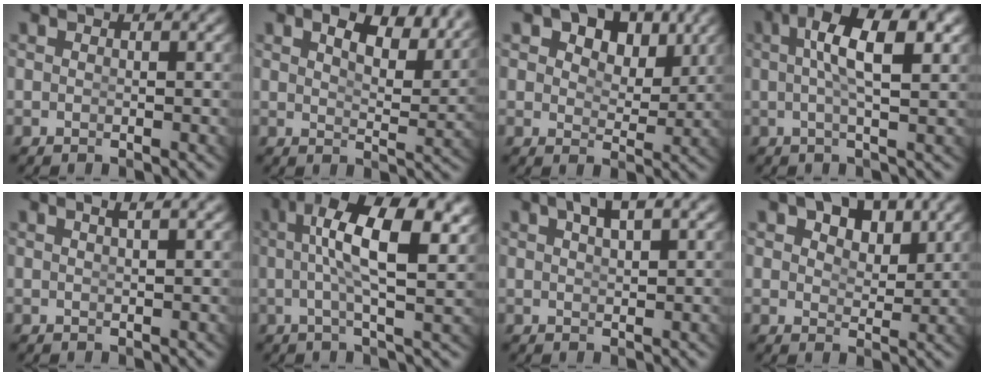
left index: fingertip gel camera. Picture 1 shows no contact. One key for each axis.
{"total": 6.1, "fx": 4.5, "fy": 1.4, "fz": 3.8, "tx": -0.054, "ty": 0.005, "tz": 0.068}
{"total": 5.5, "fx": 3.0, "fy": 3.4, "fz": 3.0, "tx": -0.056, "ty": -0.015, "tz": 0.055}
{"total": 6.9, "fx": 1.8, "fy": 1.9, "fz": 6.4, "tx": -0.106, "ty": 0.011, "tz": 0.026}
{"total": 1.3, "fx": 0.6, "fy": -0.5, "fz": 1.1, "tx": -0.012, "ty": 0.006, "tz": 0.011}
{"total": 8.6, "fx": 2.4, "fy": 2.6, "fz": 7.9, "tx": -0.135, "ty": 0.005, "tz": 0.035}
{"total": 3.0, "fx": 1.9, "fy": 0.4, "fz": 2.3, "tx": -0.029, "ty": 0.010, "tz": 0.033}
{"total": 3.8, "fx": 2.7, "fy": 1.9, "fz": 2.0, "tx": -0.027, "ty": -0.009, "tz": 0.051}